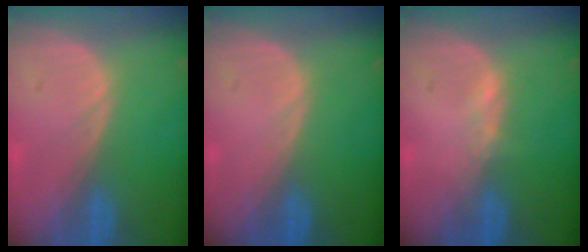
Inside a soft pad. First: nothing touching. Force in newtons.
{"total": 0.0}
{"total": 0.7, "press": 0.7, "slide": 0.2}